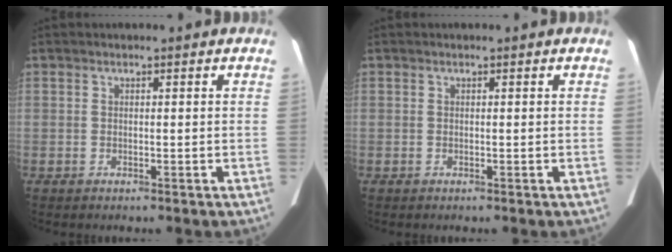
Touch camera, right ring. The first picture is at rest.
{"total": 0.0}